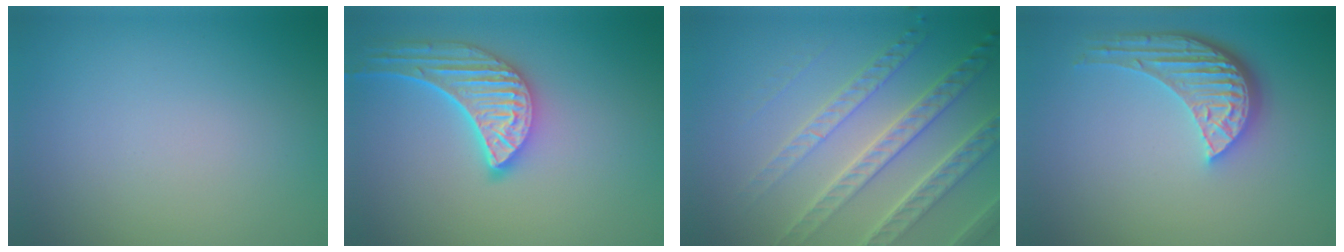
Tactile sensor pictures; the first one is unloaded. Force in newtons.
{"total": 5.1, "press": 4.2, "slide": 2.9}
{"total": 7.0, "press": 5.0, "slide": 5.0}
{"total": 5.4, "press": 3.9, "slide": 3.6}